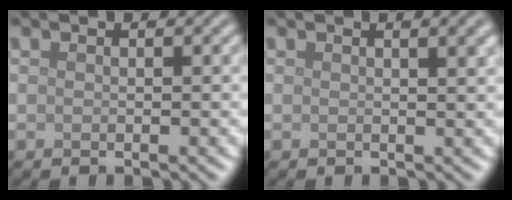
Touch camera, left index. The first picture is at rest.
{"total": 2.6, "force": [1.2, 0.8, 2.1], "torque": [-0.014, 0.007, 0.015]}